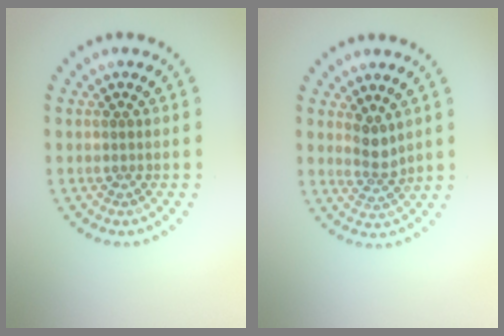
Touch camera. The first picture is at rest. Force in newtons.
{"total": 2.1, "press": 1.7, "slide": 1.3}